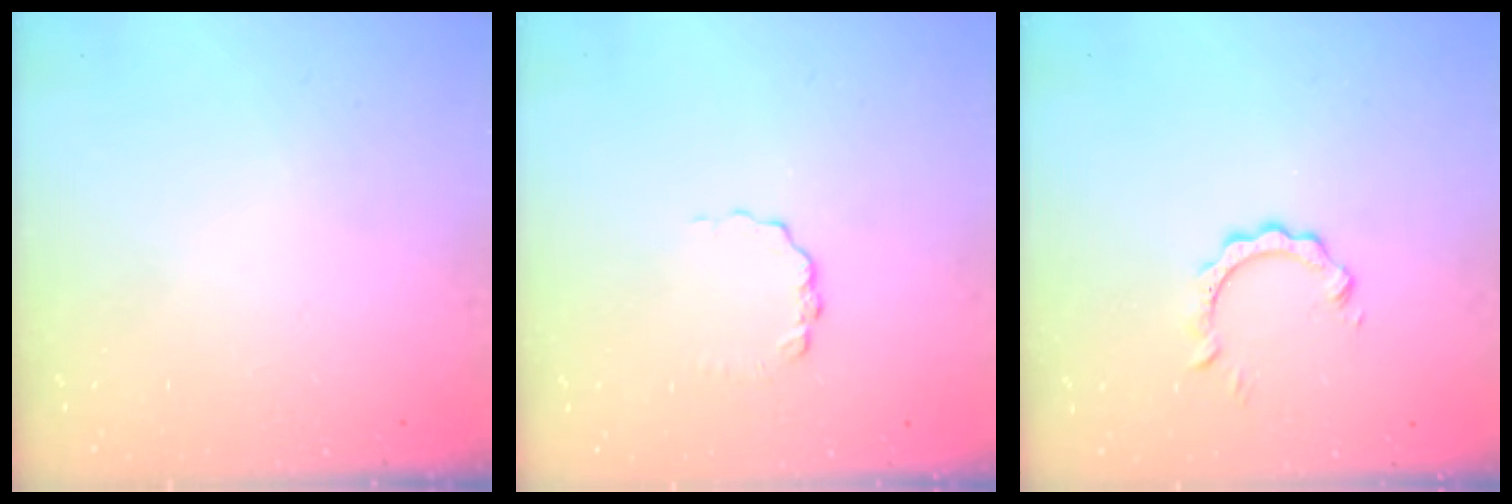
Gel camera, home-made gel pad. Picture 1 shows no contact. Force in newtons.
{"total": 3.8, "press": 3.8, "slide": 0.4}
{"total": 3.4, "press": 3.4, "slide": 0.1}